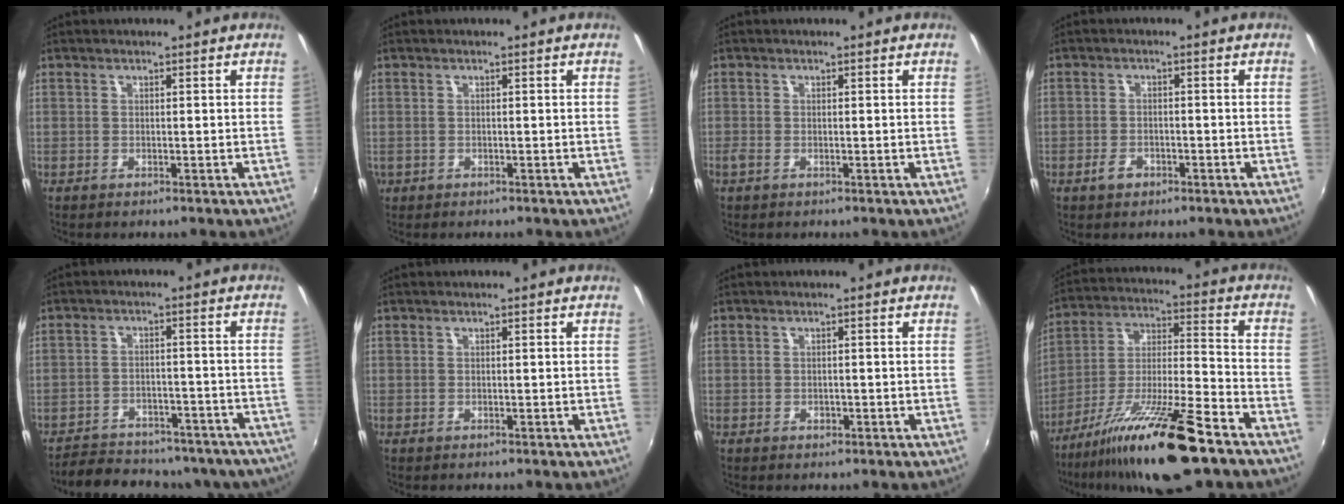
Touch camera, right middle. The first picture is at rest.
{"total": 0.8, "force": [-0.5, 0.6, 0.1], "torque": [-0.005, -0.003, -0.006]}
{"total": 1.0, "force": [-0.6, 0.2, 0.8], "torque": [-0.018, -0.004, -0.013]}
{"total": 2.7, "force": [-1.8, 1.6, 1.4], "torque": [-0.030, 0.000, -0.030]}
{"total": 22.6, "force": [-19.3, 8.7, 7.8], "torque": [-0.160, 0.025, -0.227]}
{"total": 0.0}
{"total": 0.9, "force": [-0.4, 0.8, 0.3], "torque": [-0.004, -0.003, -0.006]}
{"total": 20.6, "force": [-13.9, 2.9, 14.9], "torque": [-0.269, -0.027, -0.242]}